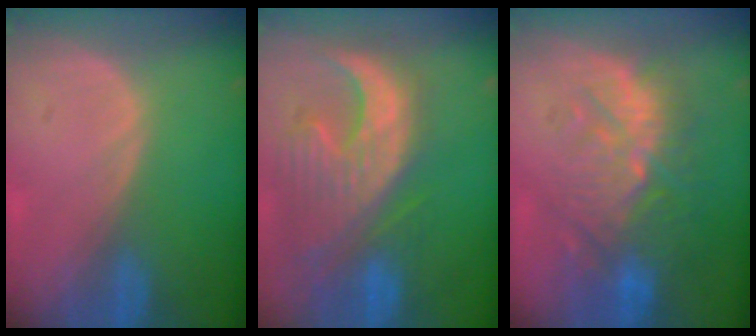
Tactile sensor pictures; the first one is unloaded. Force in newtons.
{"total": 13.0, "press": 11.2, "slide": 6.6}
{"total": 10.5, "press": 10.0, "slide": 3.5}